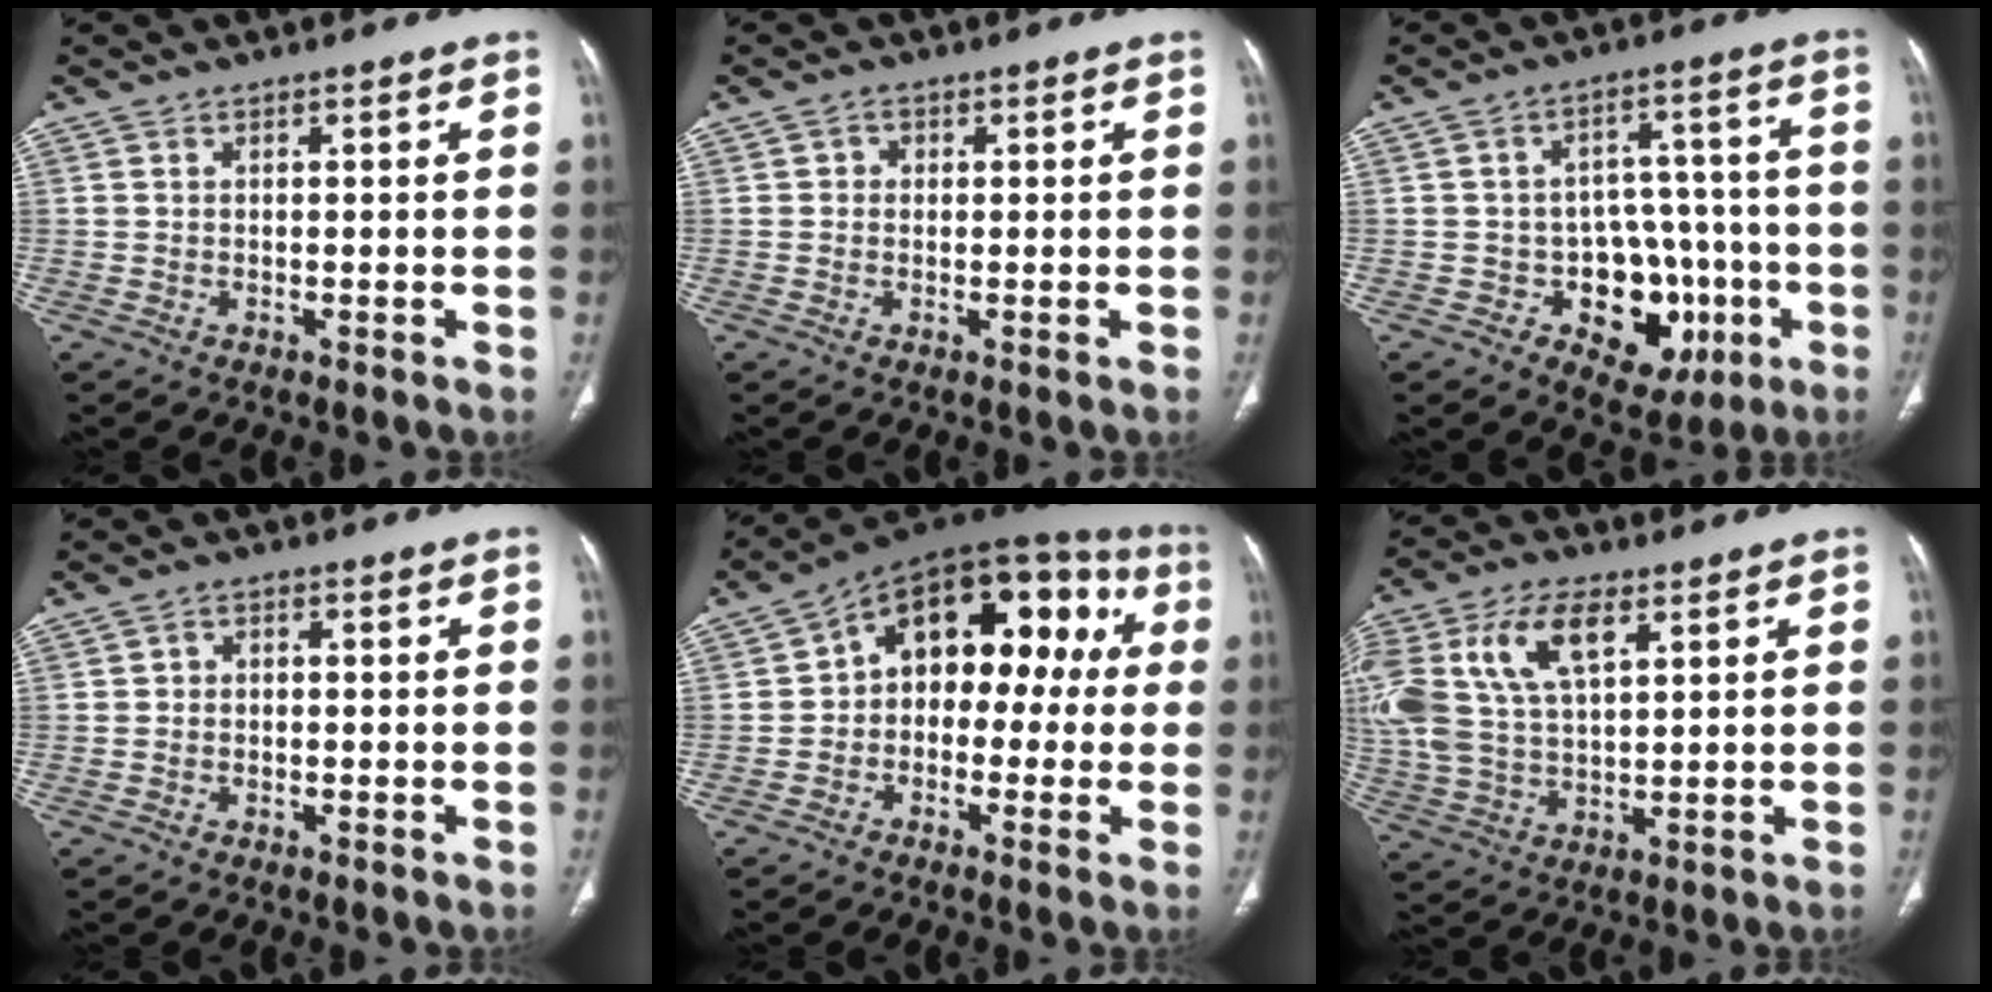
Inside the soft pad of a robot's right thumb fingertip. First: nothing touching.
{"total": 1.5, "force": [0.2, 1.4, 0.5], "torque": [-0.001, 0.003, 0.001]}
{"total": 14.1, "force": [-4.4, 10.1, 8.9], "torque": [-0.062, 0.038, -0.048]}
{"total": 1.7, "force": [-0.3, 1.4, 0.9], "torque": [-0.006, 0.007, -0.011]}
{"total": 17.2, "force": [1.8, 11.0, 13.1], "torque": [-0.123, 0.056, 0.011]}
{"total": 17.8, "force": [6.3, 9.6, 13.6], "torque": [-0.303, 0.005, 0.120]}